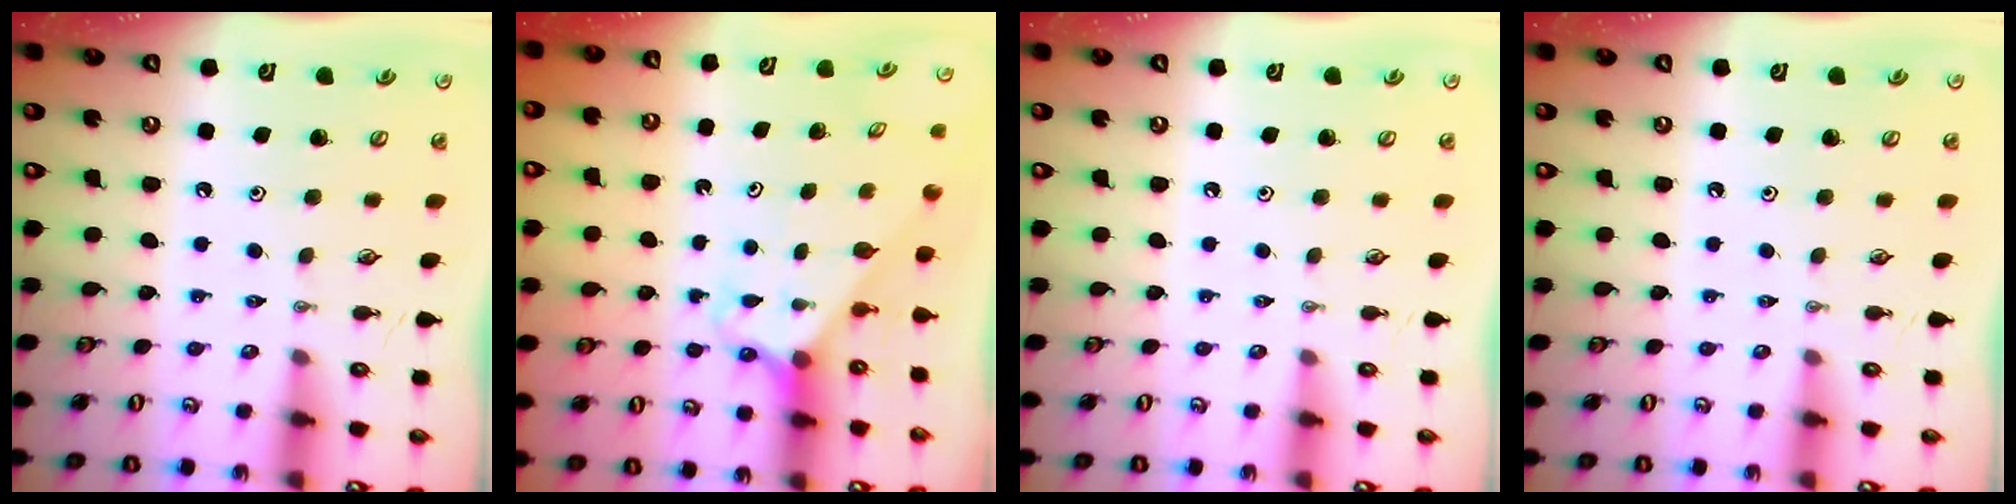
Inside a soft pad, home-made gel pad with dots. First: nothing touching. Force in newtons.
{"total": 2.5, "press": 2.5, "slide": 0.2}
{"total": 0.0}
{"total": 0.0}